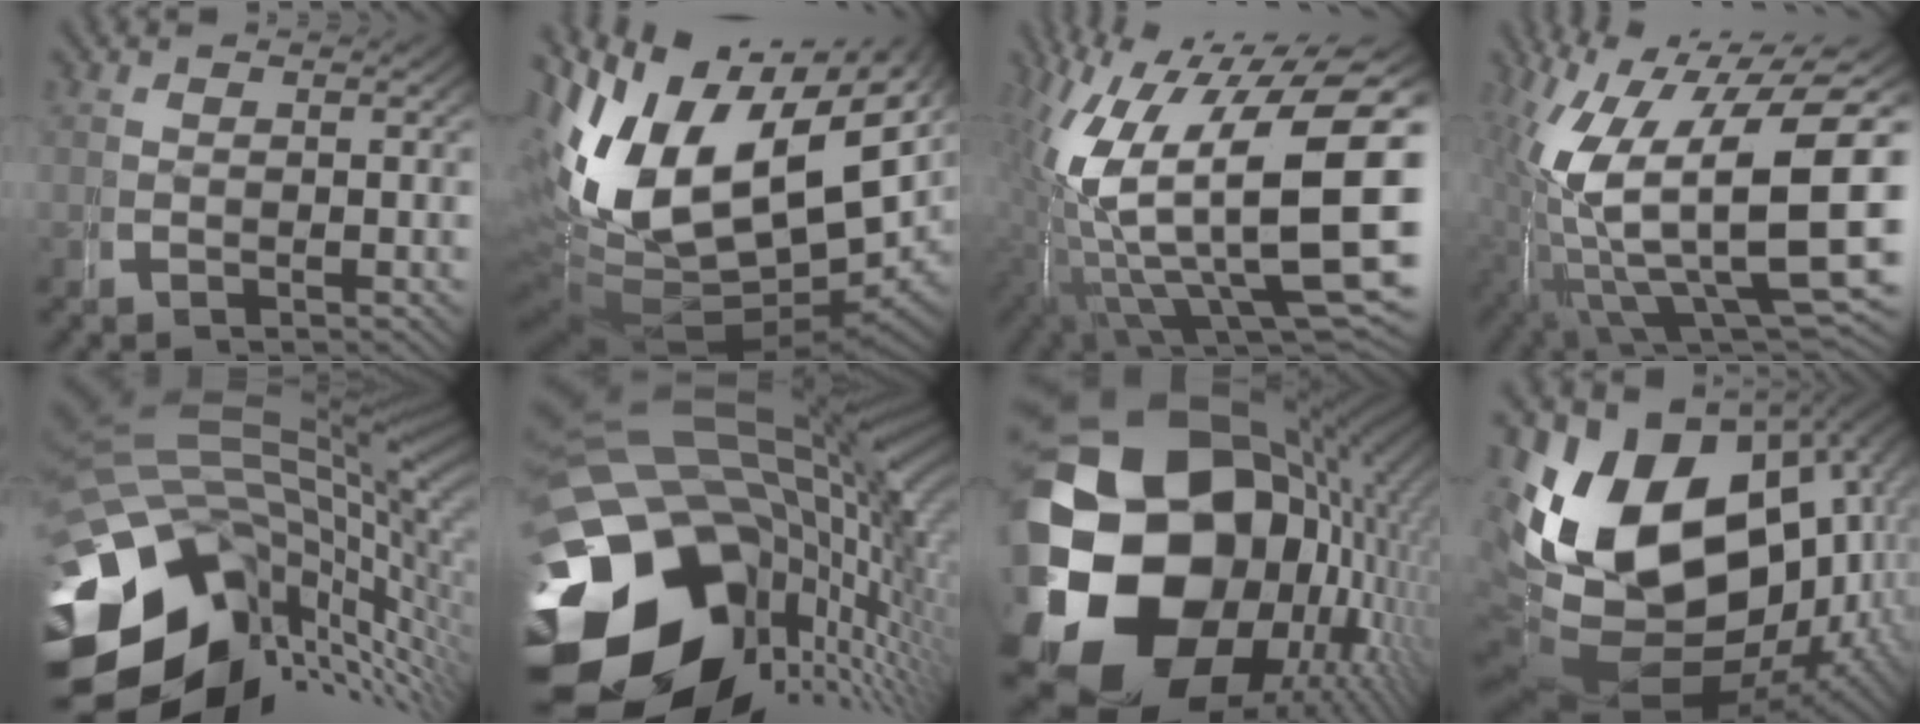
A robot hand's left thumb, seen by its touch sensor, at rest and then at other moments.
{"total": 19.3, "force": [-0.6, 12.4, 14.8], "torque": [-0.309, -0.070, 0.027]}
{"total": 17.6, "force": [-2.0, 10.4, 14.0], "torque": [-0.279, -0.086, 0.012]}
{"total": 16.2, "force": [-2.7, 10.2, 12.4], "torque": [-0.267, -0.089, -0.001]}
{"total": 31.6, "force": [-5.1, 21.5, 22.6], "torque": [-0.372, -0.064, -0.060]}
{"total": 34.2, "force": [-4.1, 21.9, 25.9], "torque": [-0.414, -0.080, -0.034]}
{"total": 32.1, "force": [-2.5, 22.4, 22.9], "torque": [-0.406, -0.090, -0.013]}
{"total": 26.4, "force": [-0.7, 18.9, 18.4], "torque": [-0.362, -0.067, 0.009]}